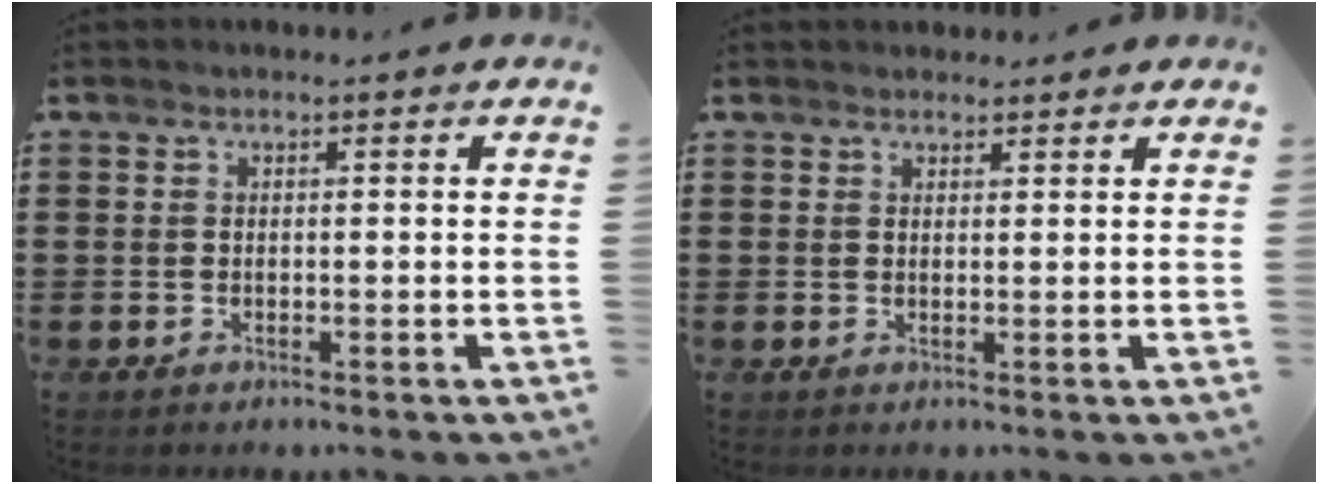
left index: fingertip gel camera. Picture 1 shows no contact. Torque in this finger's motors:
{"motor_torque": [-0.14, -0.15, -0.08, 0.01]}